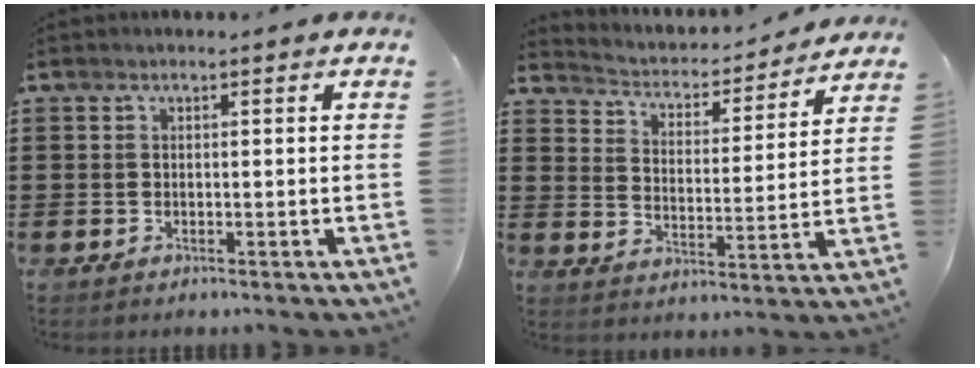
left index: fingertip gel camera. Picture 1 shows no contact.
{"total": 2.9, "force": [2.8, 0.6, 0.2], "torque": [-0.026, -0.030, 0.038]}